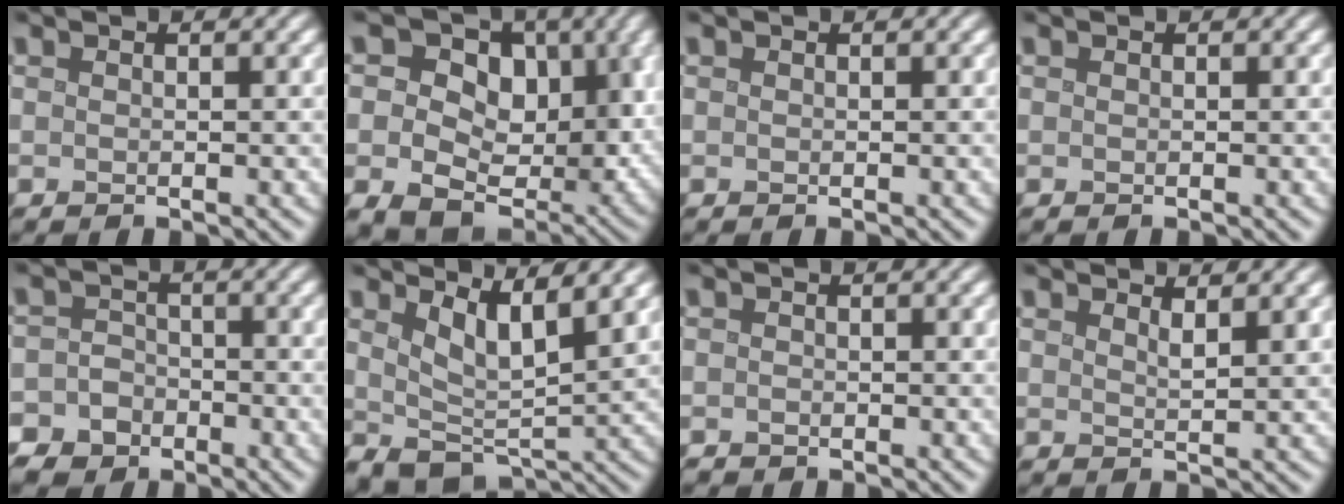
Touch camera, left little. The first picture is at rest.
{"total": 12.1, "force": [1.0, 8.9, 8.1], "torque": [-0.132, -0.020, 0.015]}
{"total": 0.0}
{"total": 0.0}
{"total": 8.0, "force": [-4.9, 6.2, 1.1], "torque": [-0.017, -0.022, -0.099]}
{"total": 3.8, "force": [1.8, 1.5, 3.0], "torque": [-0.064, -0.016, 0.039]}
{"total": 0.7, "force": [-0.5, 0.5, 0.0], "torque": [0.003, -0.005, -0.007]}
{"total": 1.0, "force": [0.9, 0.0, 0.6], "torque": [-0.012, -0.001, 0.016]}